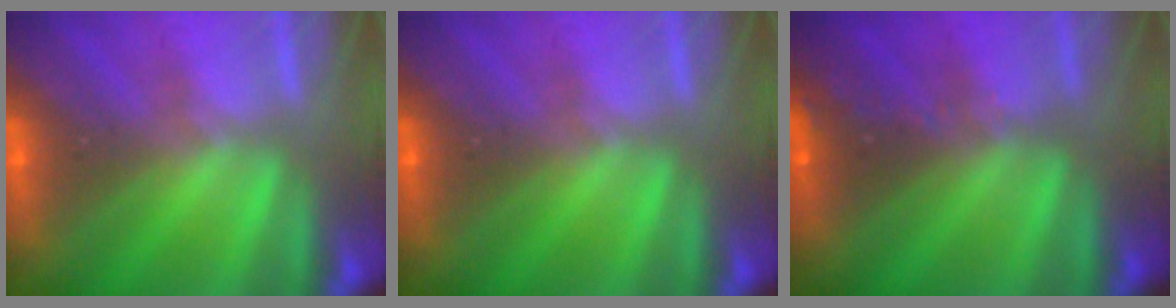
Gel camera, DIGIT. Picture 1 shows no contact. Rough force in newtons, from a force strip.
{"total": 0.0}
{"total": 2.4}